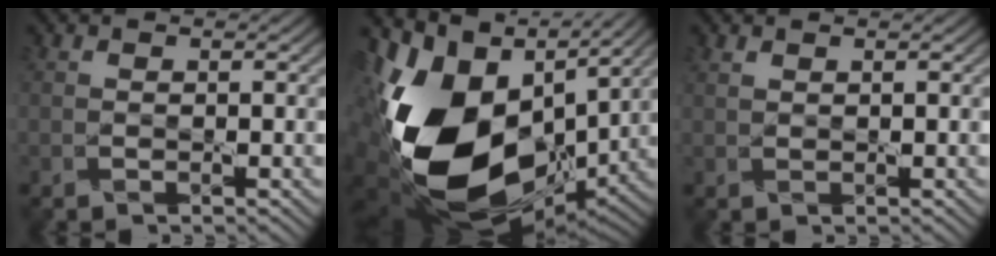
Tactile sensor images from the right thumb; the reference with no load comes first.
{"total": 19.9, "force": [-0.4, 12.7, 15.4], "torque": [-0.335, -0.027, 0.003]}
{"total": 0.8, "force": [0.6, 0.3, 0.3], "torque": [-0.015, 0.000, 0.016]}